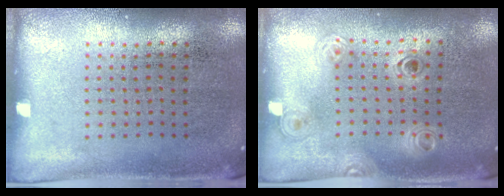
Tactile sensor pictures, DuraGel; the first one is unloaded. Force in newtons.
{"total": 1.2, "press": 1.1, "slide": 0.5}